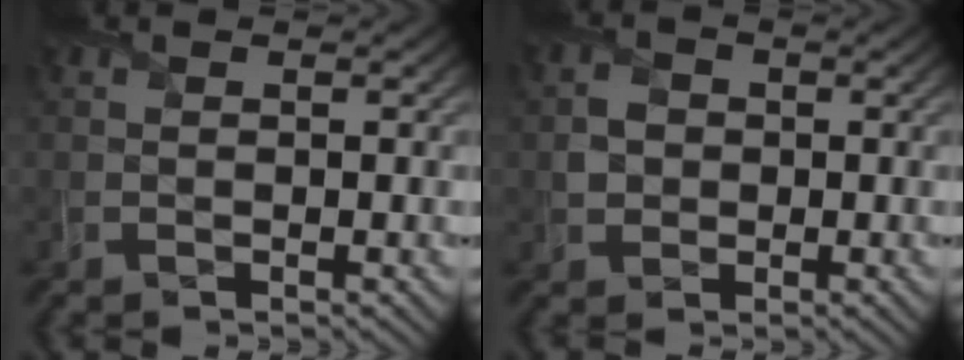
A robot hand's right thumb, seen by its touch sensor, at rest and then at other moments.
{"total": 2.2, "force": [-0.4, 1.9, 1.0], "torque": [-0.024, 0.000, -0.010]}